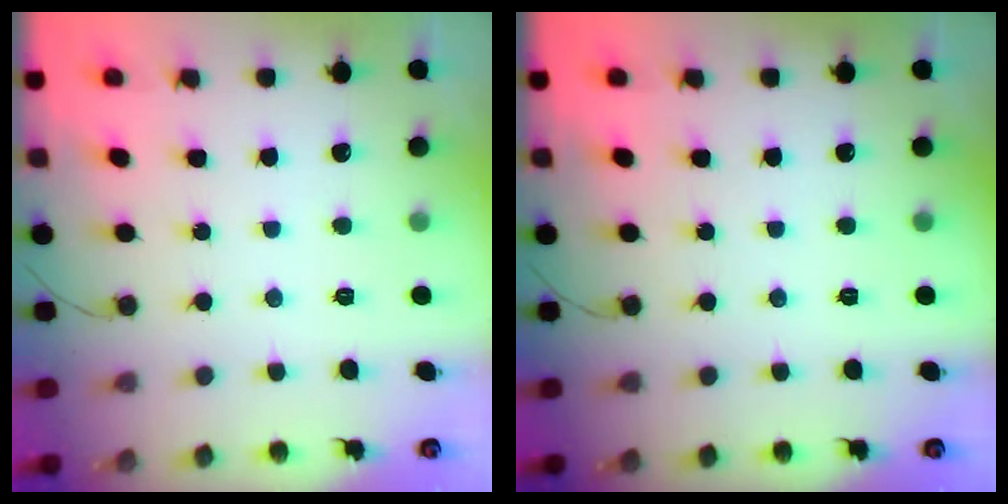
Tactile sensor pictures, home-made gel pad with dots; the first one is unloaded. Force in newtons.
{"total": 0.0}